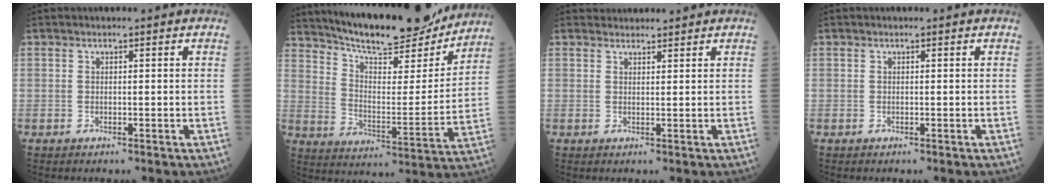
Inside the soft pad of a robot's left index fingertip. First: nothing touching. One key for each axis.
{"total": 20.3, "fx": 18.6, "fy": 3.4, "fz": 7.4, "tx": -0.121, "ty": -0.020, "tz": 0.272}
{"total": 2.5, "fx": 2.4, "fy": 0.4, "fz": -0.2, "tx": 0.001, "ty": 0.017, "tz": 0.039}
{"total": 0.0}